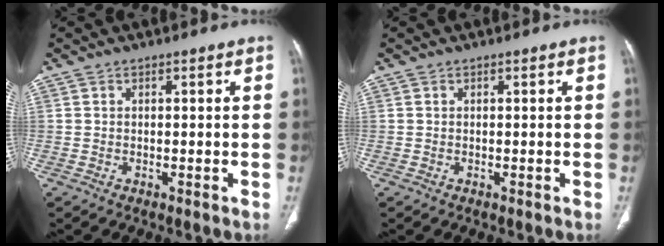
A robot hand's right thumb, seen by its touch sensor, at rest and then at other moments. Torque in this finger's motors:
{"motor_torque": [0.97, 0.97, -0.16, -0.16, 0.00]}